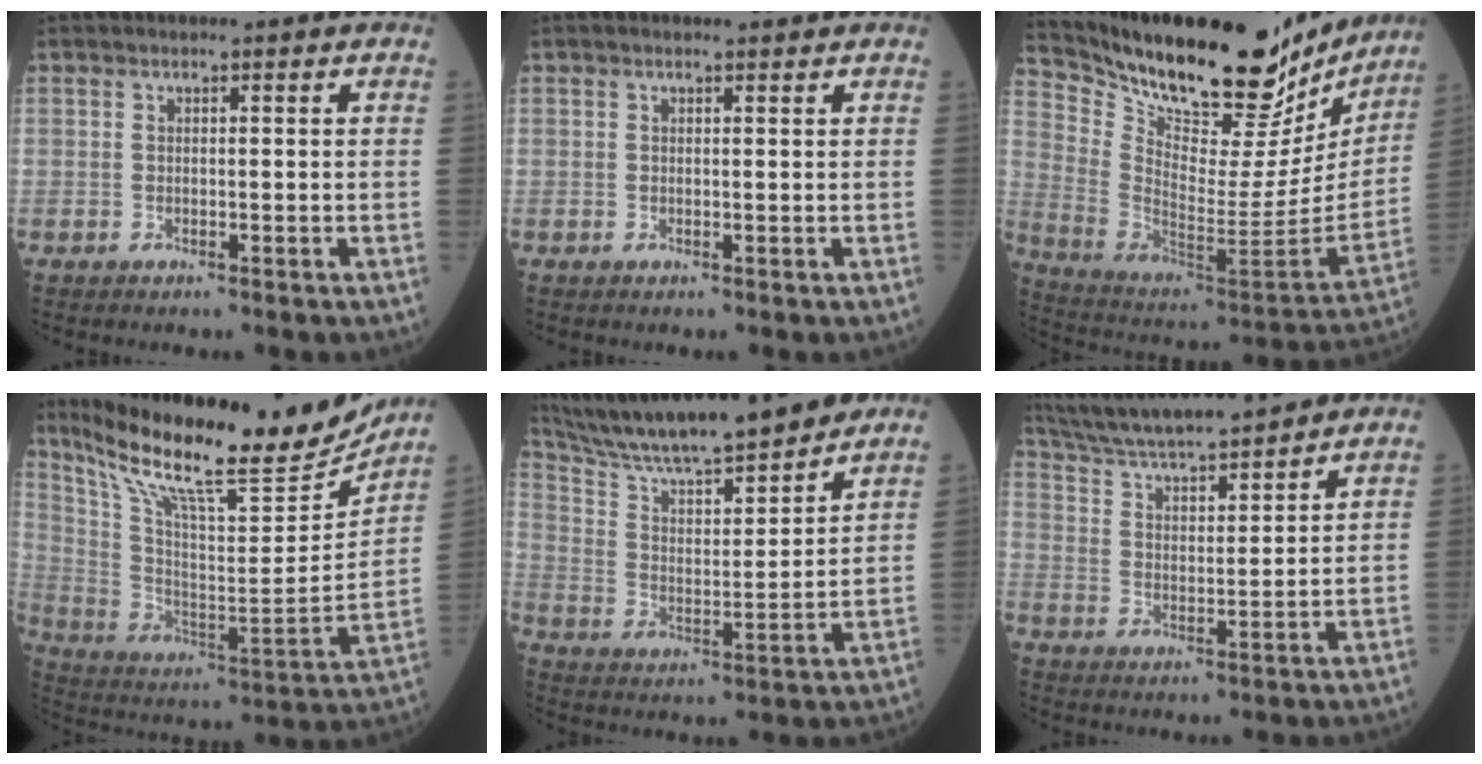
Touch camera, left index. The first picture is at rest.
{"total": 1.0, "force": [0.9, 0.0, 0.3], "torque": [-0.010, 0.005, 0.015]}
{"total": 28.7, "force": [24.5, 7.3, 13.1], "torque": [-0.225, -0.043, 0.361]}
{"total": 23.3, "force": [20.1, 3.2, 11.3], "torque": [-0.206, -0.034, 0.316]}
{"total": 19.2, "force": [17.1, 1.5, 8.7], "torque": [-0.160, 0.007, 0.284]}
{"total": 18.2, "force": [16.3, 1.9, 7.7], "torque": [-0.138, 0.021, 0.271]}